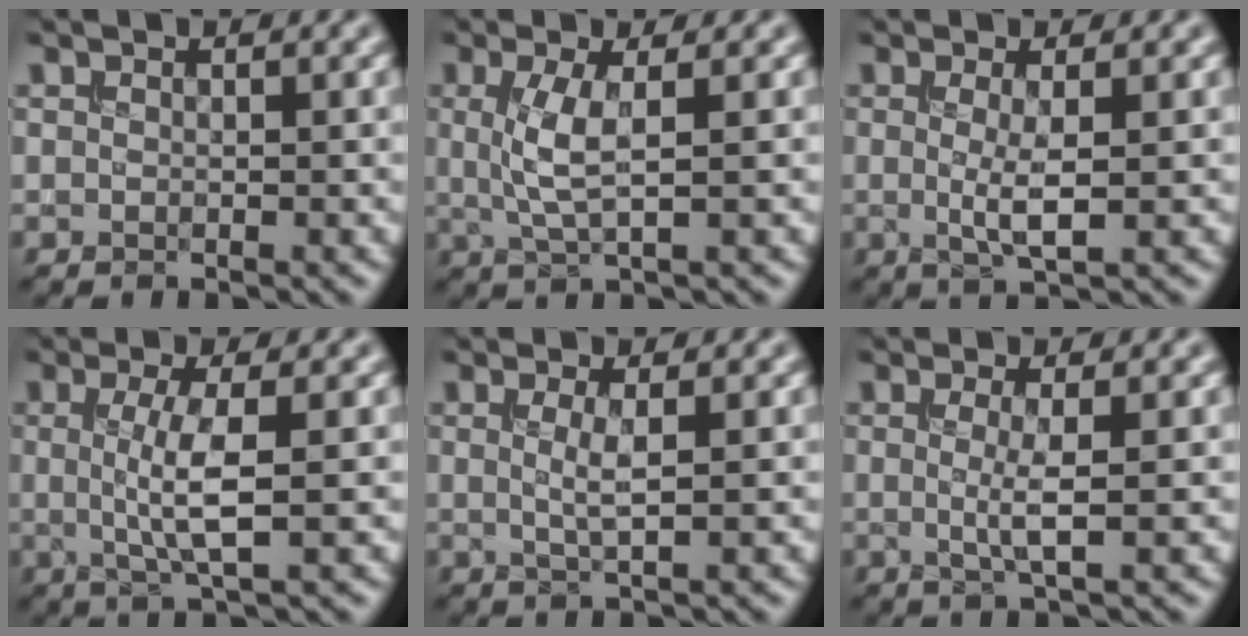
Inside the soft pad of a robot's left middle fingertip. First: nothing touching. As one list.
[{"total": 3.2, "force": [0.4, 0.7, 3.1], "torque": [-0.073, -0.002, 0.010]}, {"total": 2.5, "force": [0.0, 0.3, 2.5], "torque": [-0.052, -0.007, 0.001]}, {"total": 3.8, "force": [-0.1, 0.6, 3.8], "torque": [-0.076, -0.003, 0.002]}, {"total": 1.8, "force": [0.2, 0.2, 1.8], "torque": [-0.035, -0.003, 0.003]}, {"total": 2.1, "force": [-0.1, 0.1, 2.1], "torque": [-0.043, -0.005, -0.003]}]